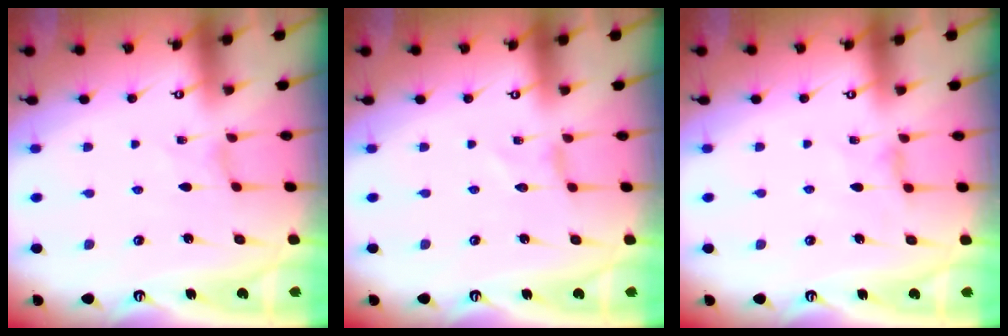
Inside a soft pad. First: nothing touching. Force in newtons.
{"total": 0.0}
{"total": 2.4, "press": 2.4, "slide": 0.4}